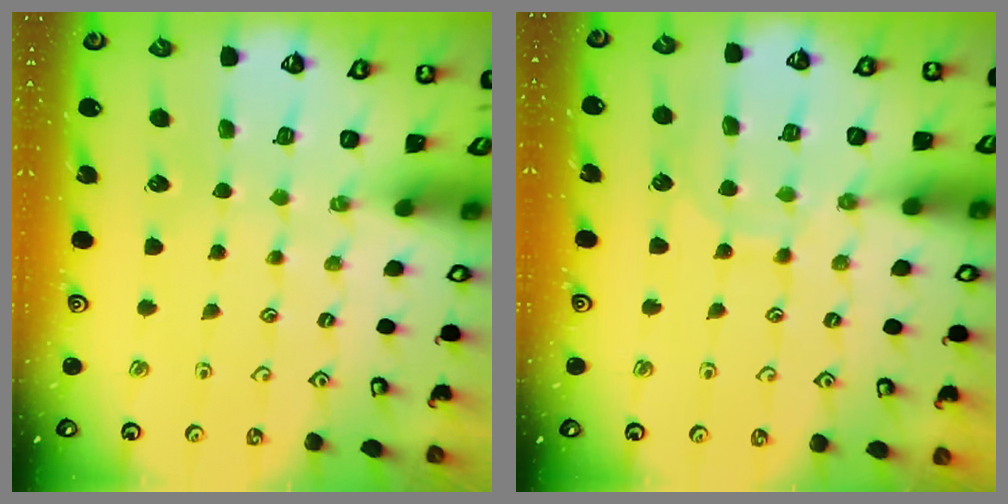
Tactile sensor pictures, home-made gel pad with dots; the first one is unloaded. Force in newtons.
{"total": 8.4, "press": 8.4, "slide": 0.7}